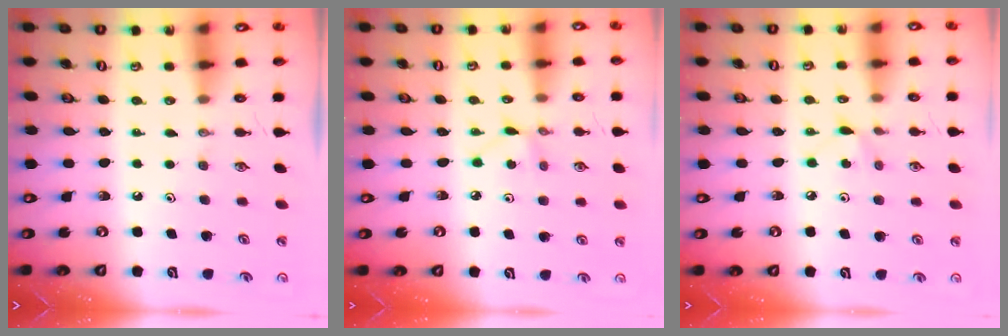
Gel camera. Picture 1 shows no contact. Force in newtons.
{"total": 2.1, "press": 2.1, "slide": 0.1}
{"total": 3.9, "press": 3.9, "slide": 0.5}